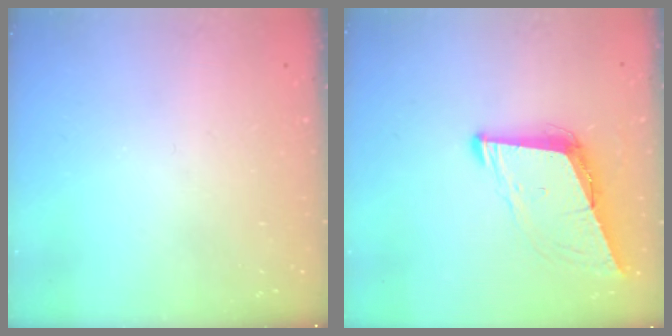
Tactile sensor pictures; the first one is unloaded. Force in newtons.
{"total": 9.1, "press": 8.2, "slide": 3.8}